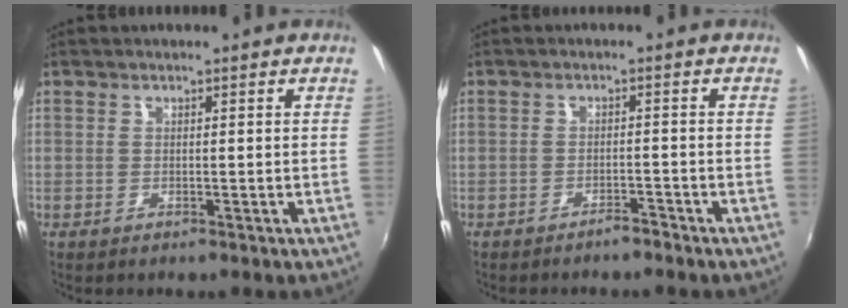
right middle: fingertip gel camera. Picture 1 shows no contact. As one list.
[{"total": 1.8, "force": [-1.7, 0.2, 0.5], "torque": [-0.013, 0.001, -0.023]}]